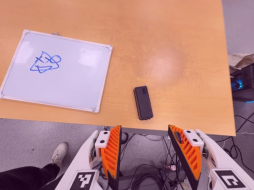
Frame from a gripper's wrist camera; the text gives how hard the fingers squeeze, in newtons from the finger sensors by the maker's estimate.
{"total": 0.0}